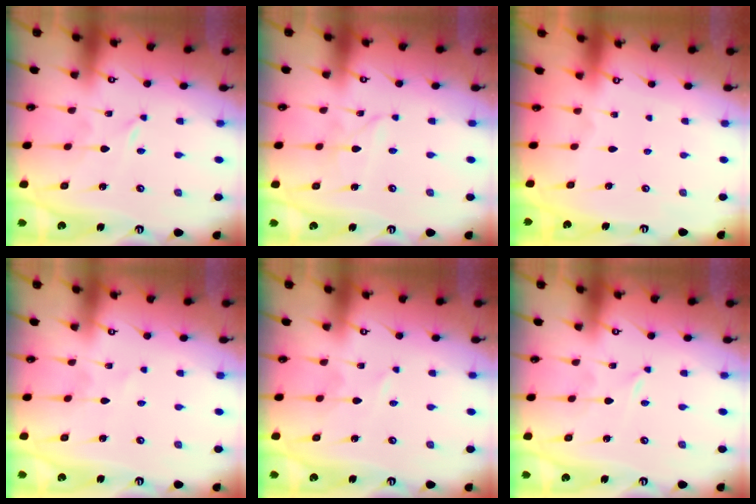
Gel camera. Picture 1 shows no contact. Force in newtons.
{"total": 3.1, "press": 3.1, "slide": 0.1}
{"total": 0.0}
{"total": 1.2, "press": 1.2, "slide": 0.1}
{"total": 1.7, "press": 1.7, "slide": 0.3}
{"total": 0.0}